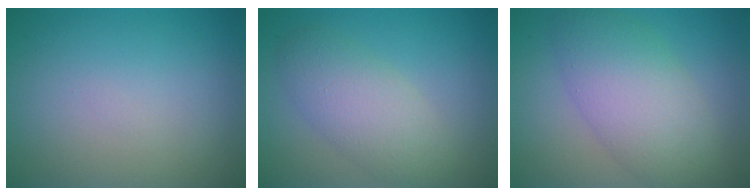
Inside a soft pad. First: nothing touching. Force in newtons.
{"total": 4.5, "press": 4.4, "slide": 0.4}
{"total": 6.9, "press": 6.9, "slide": 0.3}